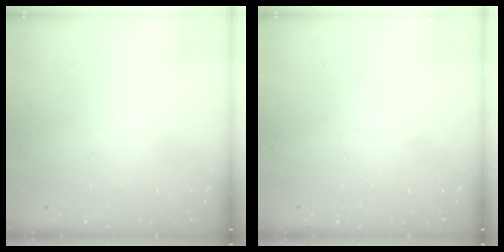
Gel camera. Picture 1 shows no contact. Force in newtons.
{"total": 0.0}